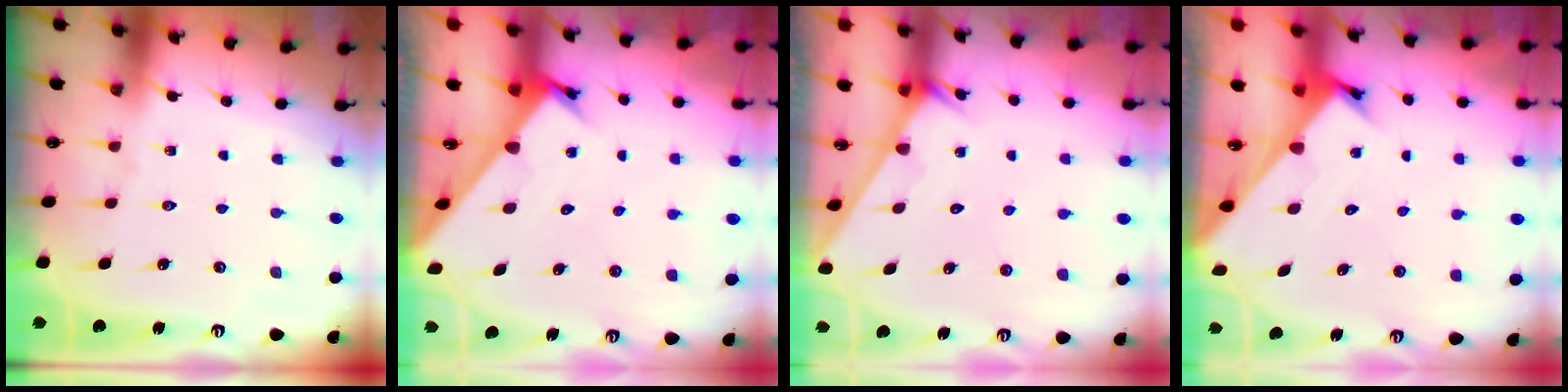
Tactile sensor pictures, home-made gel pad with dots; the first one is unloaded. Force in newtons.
{"total": 2.3, "press": 2.3, "slide": 0.1}
{"total": 1.8, "press": 1.8, "slide": 0.1}
{"total": 2.3, "press": 2.3, "slide": 0.2}